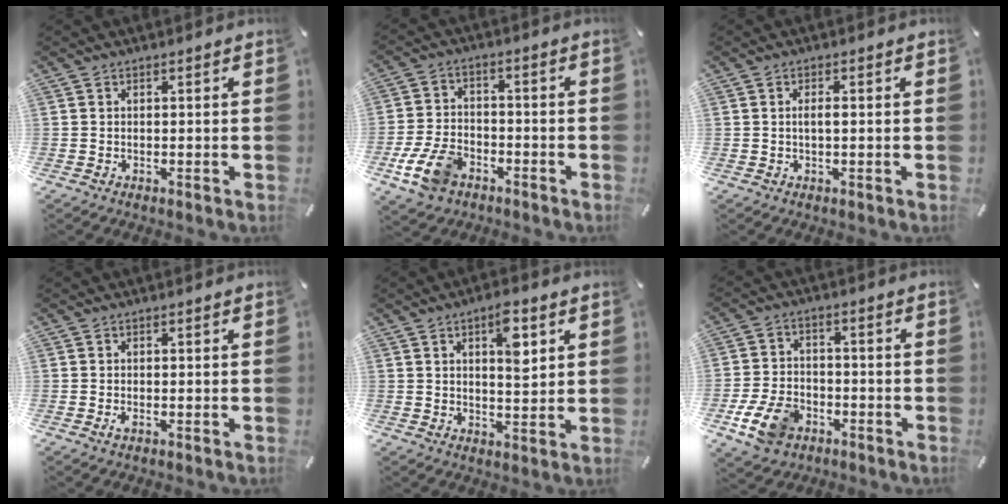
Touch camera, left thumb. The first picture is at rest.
{"total": 10.0, "force": [-5.1, 6.3, 5.9], "torque": [-0.129, 0.021, -0.091]}
{"total": 1.7, "force": [0.1, 0.7, 1.6], "torque": [-0.030, 0.002, 0.000]}
{"total": 1.0, "force": [-0.3, 0.4, 0.9], "torque": [-0.015, -0.003, -0.005]}
{"total": 7.5, "force": [3.2, 3.1, 6.0], "torque": [-0.078, -0.014, 0.046]}
{"total": 9.6, "force": [-4.4, 6.6, 5.5], "torque": [-0.118, 0.014, -0.082]}